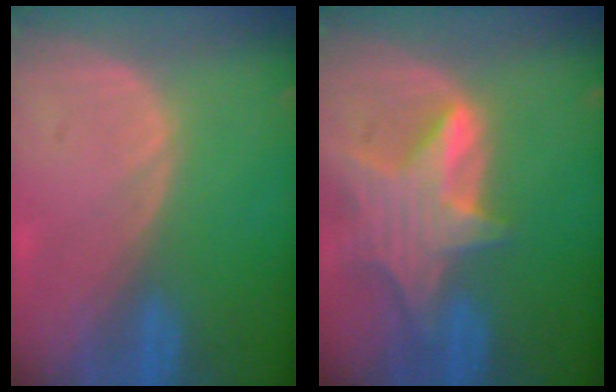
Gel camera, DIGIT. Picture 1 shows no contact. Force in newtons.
{"total": 8.2, "press": 7.3, "slide": 3.8}